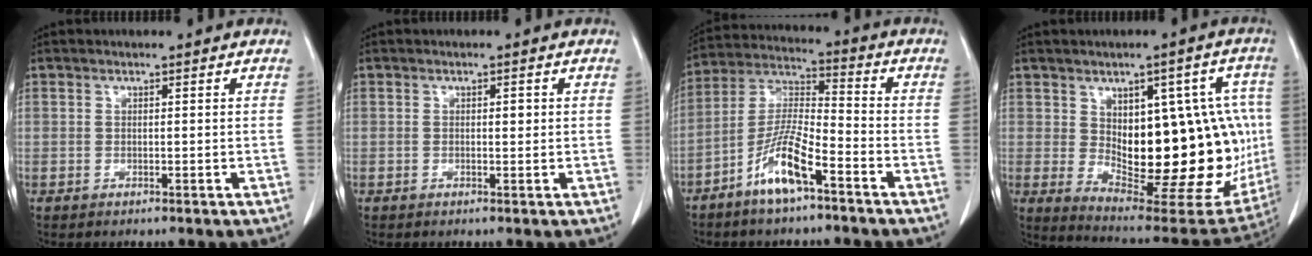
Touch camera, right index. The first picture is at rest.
{"total": 1.1, "force": [0.3, 0.5, 1.0], "torque": [-0.015, 0.001, 0.005]}
{"total": 10.2, "force": [-5.9, 1.8, 8.2], "torque": [-0.173, -0.003, -0.117]}
{"total": 22.4, "force": [0.6, 9.8, 20.2], "torque": [-0.244, 0.010, 0.036]}